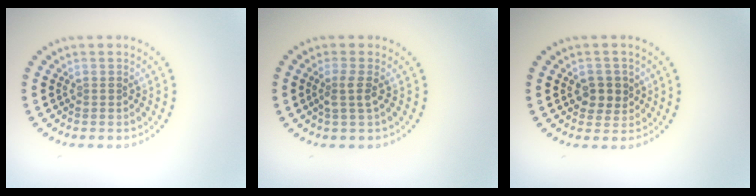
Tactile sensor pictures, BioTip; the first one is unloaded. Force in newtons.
{"total": 1.6, "press": 1.3, "slide": 1.0}
{"total": 2.3, "press": 2.3, "slide": 0.6}